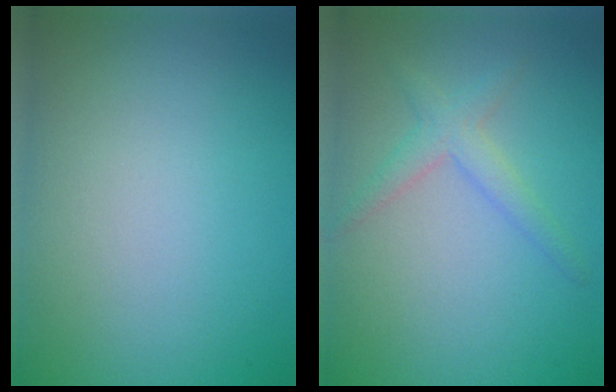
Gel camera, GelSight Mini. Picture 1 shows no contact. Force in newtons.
{"total": 2.1, "press": 2.1, "slide": 0.1}